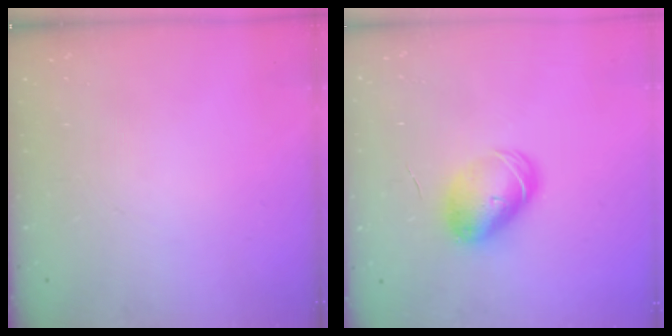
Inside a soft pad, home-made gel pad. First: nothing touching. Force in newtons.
{"total": 7.8, "press": 7.8, "slide": 0.2}